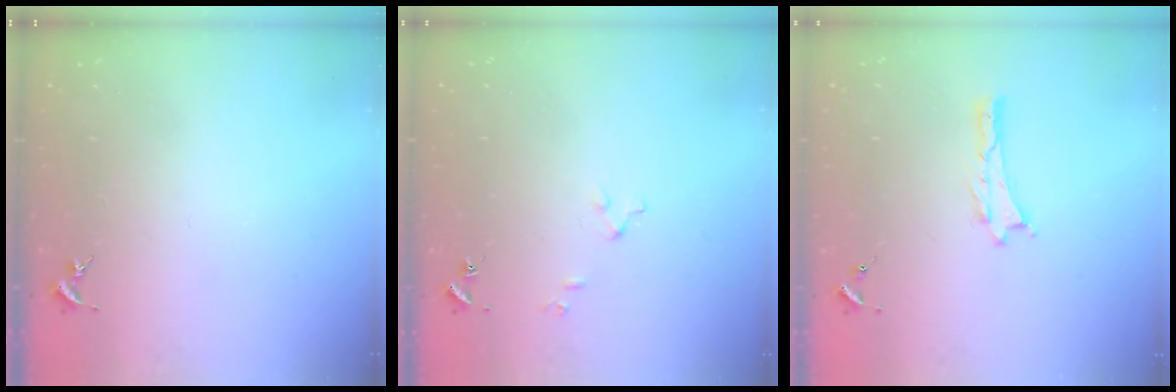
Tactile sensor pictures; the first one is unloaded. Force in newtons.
{"total": 2.6, "press": 2.6, "slide": 0.3}
{"total": 0.0}